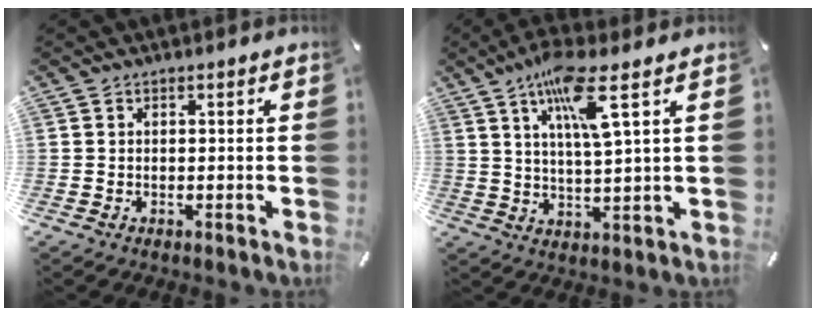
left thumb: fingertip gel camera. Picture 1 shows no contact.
{"total": 10.8, "force": [5.5, 1.3, 9.2], "torque": [-0.173, -0.007, 0.090]}